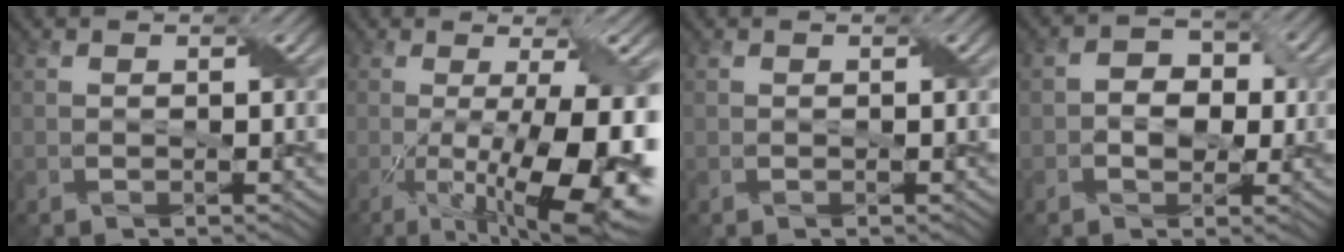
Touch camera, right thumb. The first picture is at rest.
{"total": 16.8, "force": [-4.2, 5.0, 15.5], "torque": [-0.213, -0.020, -0.049]}
{"total": 0.0}
{"total": 4.0, "force": [-0.3, 3.1, 2.5], "torque": [-0.036, 0.001, -0.015]}